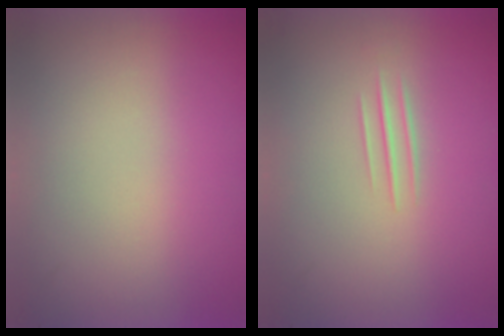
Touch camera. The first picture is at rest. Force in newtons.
{"total": 1.0}